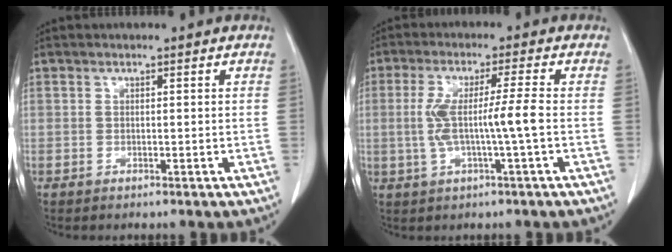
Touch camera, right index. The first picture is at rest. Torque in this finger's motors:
{"motor_torque": [1.21, -0.25, 0.60, 0.16]}